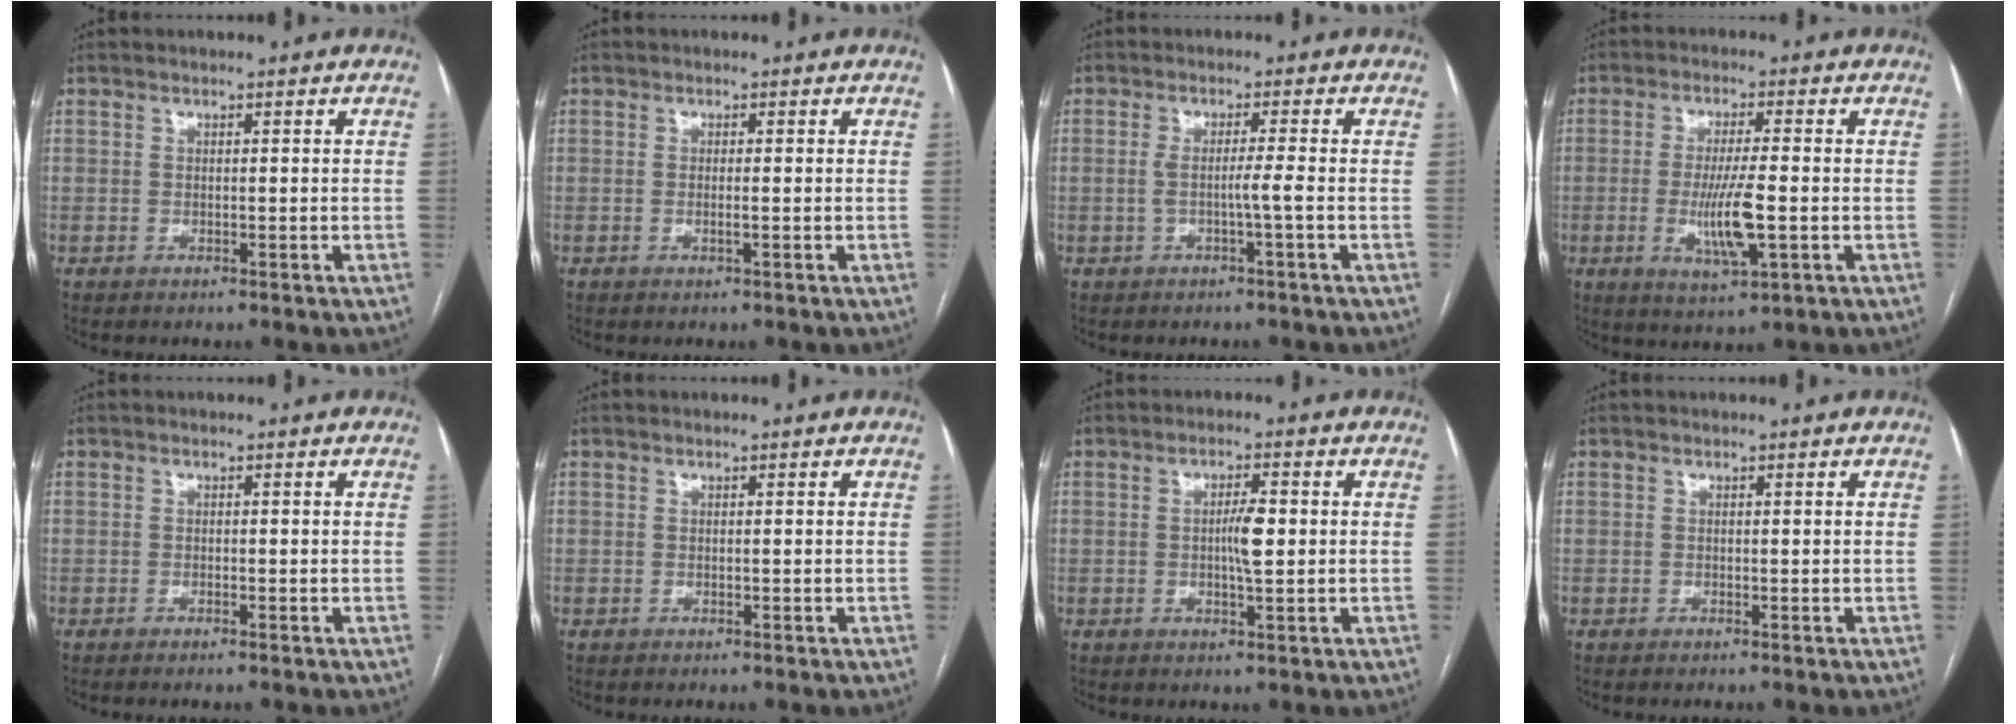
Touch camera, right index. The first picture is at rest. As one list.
[{"total": 1.1, "force": [-0.3, -0.1, 1.0], "torque": [-0.021, -0.003, -0.004]}, {"total": 2.7, "force": [-0.7, -0.8, 2.5], "torque": [-0.043, 0.000, -0.013]}, {"total": 8.1, "force": [-1.6, 0.9, 7.8], "torque": [-0.149, -0.016, -0.028]}, {"total": 0.5, "force": [-0.4, 0.0, 0.3], "torque": [-0.009, -0.001, -0.007]}, {"total": 0.0}, {"total": 3.9, "force": [0.1, 0.6, 3.9], "torque": [-0.067, 0.001, 0.001]}, {"total": 0.0}]